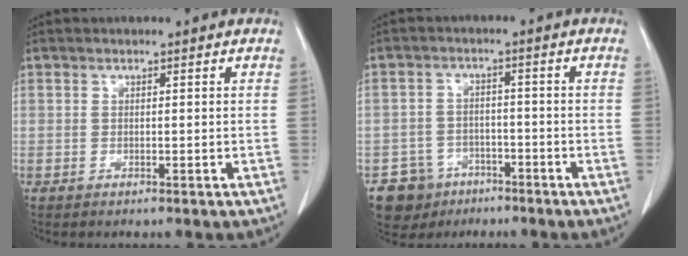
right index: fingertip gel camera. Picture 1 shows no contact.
{"total": 6.5, "force": [-4.0, 5.1, 0.5], "torque": [-0.007, 0.009, -0.061]}